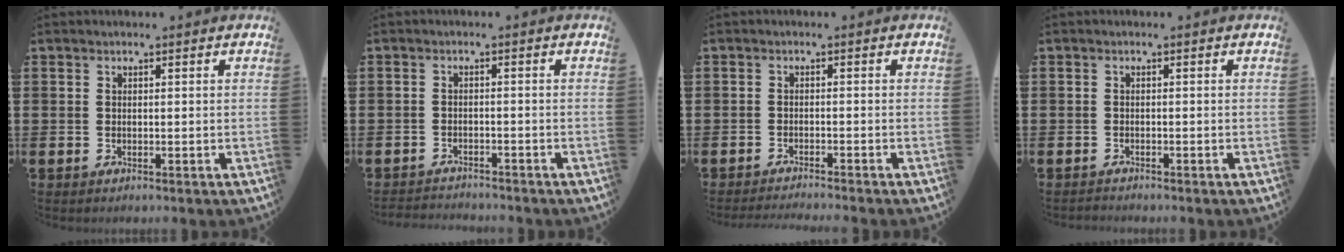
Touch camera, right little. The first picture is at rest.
{"total": 1.8, "force": [-1.8, 0.0, -0.2], "torque": [-0.002, 0.003, -0.039]}
{"total": 1.2, "force": [-1.2, -0.3, 0.1], "torque": [-0.001, 0.001, -0.024]}
{"total": 0.6, "force": [-0.6, 0.1, -0.1], "torque": [-0.001, -0.001, -0.012]}